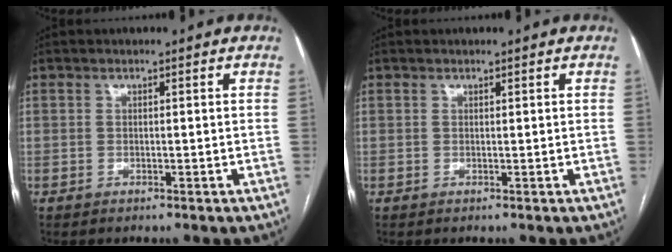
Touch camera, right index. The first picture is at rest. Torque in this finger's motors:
{"motor_torque": [-0.13, 0.04, -0.03, 0.00]}